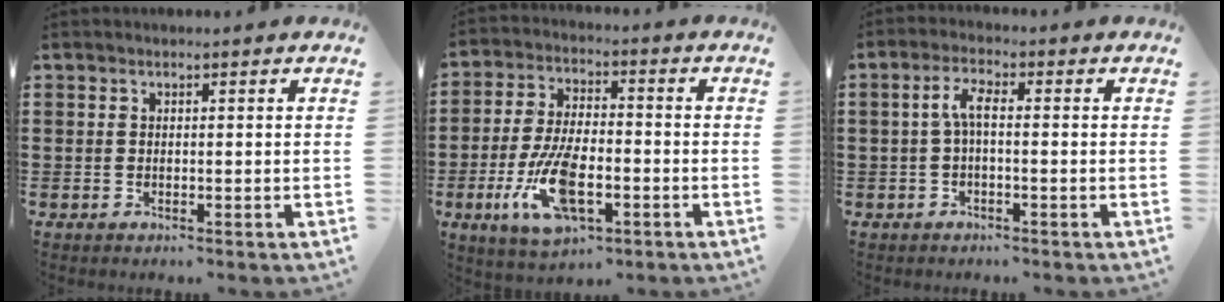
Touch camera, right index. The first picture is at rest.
{"total": 11.4, "force": [-4.1, 4.7, 9.6], "torque": [-0.220, -0.013, -0.076]}
{"total": 3.6, "force": [-0.3, 1.1, 3.4], "torque": [-0.081, 0.002, -0.014]}